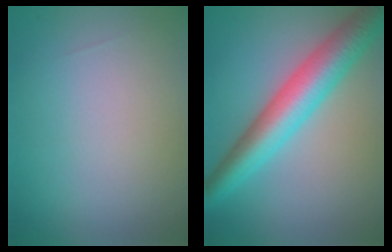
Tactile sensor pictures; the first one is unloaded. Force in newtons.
{"total": 7.2, "press": 7.2, "slide": 0.2}